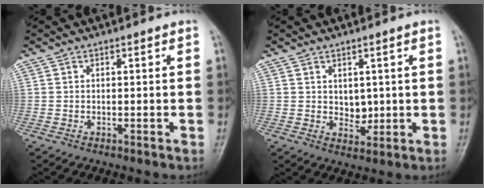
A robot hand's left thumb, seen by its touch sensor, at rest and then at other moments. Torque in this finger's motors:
{"motor_torque": [-0.13, -0.13, 0.05, -0.04, 0.04]}